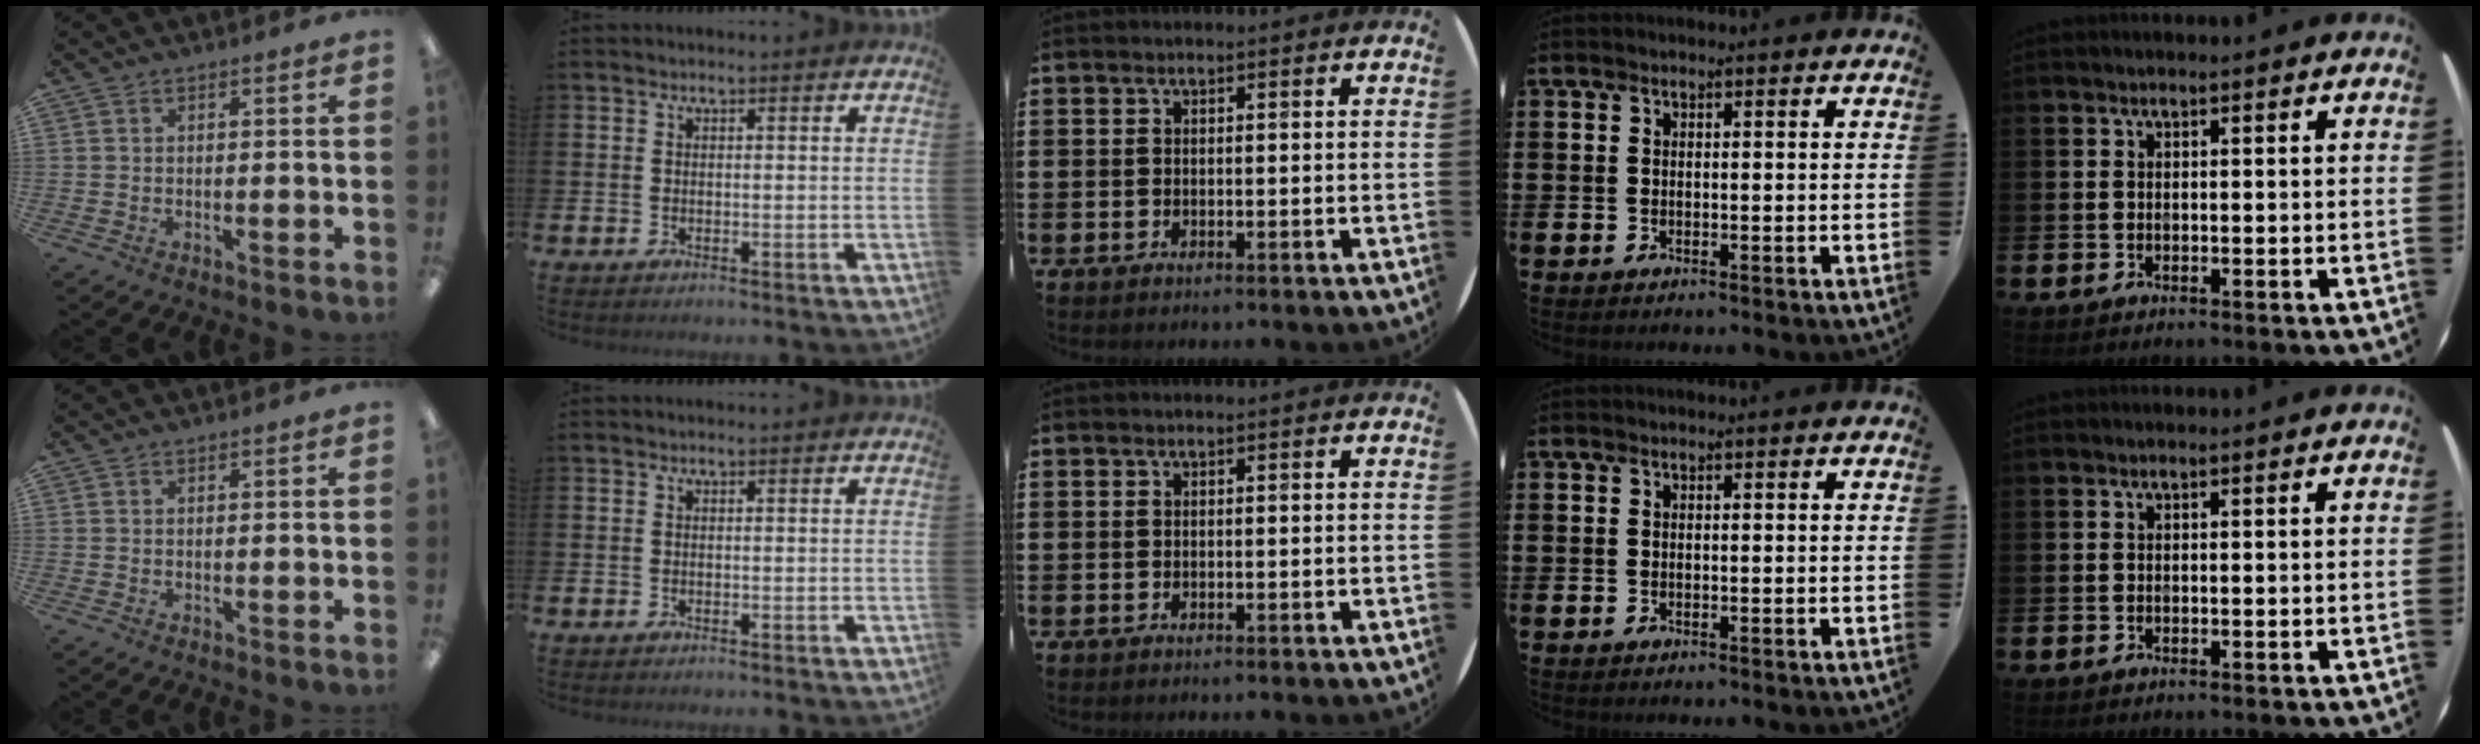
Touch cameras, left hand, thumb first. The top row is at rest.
{}